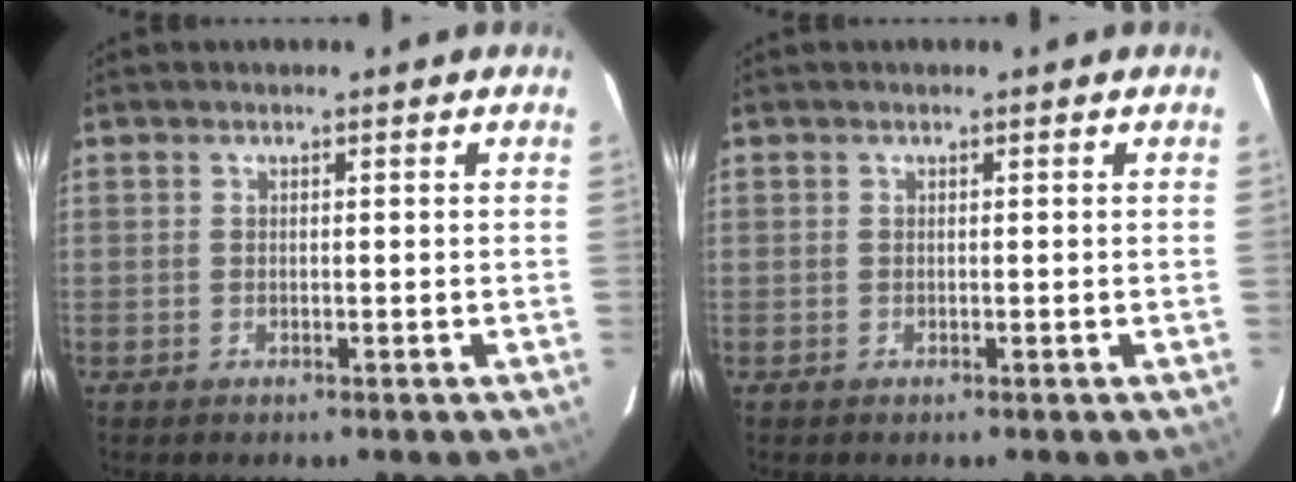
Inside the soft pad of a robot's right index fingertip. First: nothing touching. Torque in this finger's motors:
{"motor_torque": [0.00, 0.00, 0.00, 0.00]}